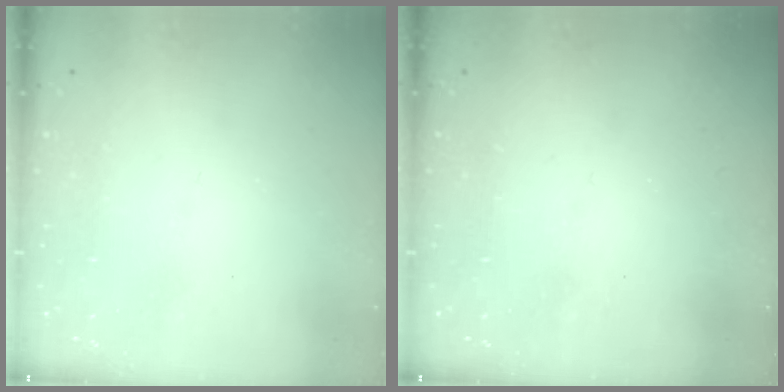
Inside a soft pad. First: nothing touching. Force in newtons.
{"total": 0.0}